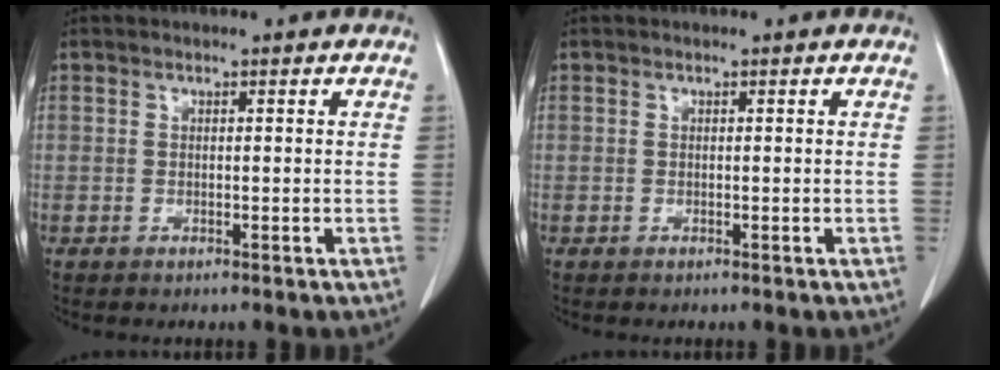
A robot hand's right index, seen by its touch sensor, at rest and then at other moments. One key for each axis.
{"total": 0.0}